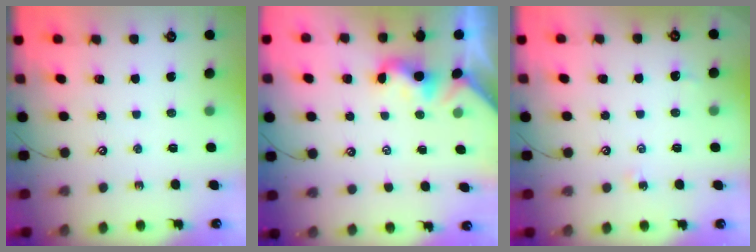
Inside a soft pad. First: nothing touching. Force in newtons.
{"total": 1.8, "press": 1.8, "slide": 0.5}
{"total": 1.6, "press": 1.5, "slide": 0.4}